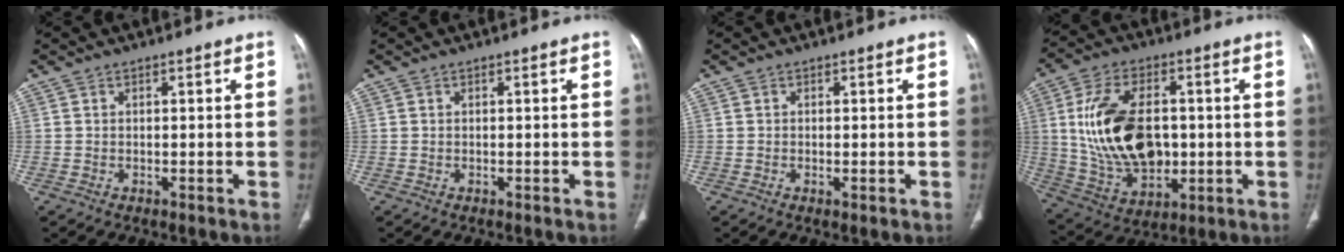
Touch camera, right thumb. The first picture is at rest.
{"total": 0.0}
{"total": 0.9, "force": [-0.3, 0.3, 0.9], "torque": [-0.017, -0.004, -0.003]}
{"total": 19.0, "force": [1.1, 11.7, 14.9], "torque": [-0.260, -0.004, 0.035]}